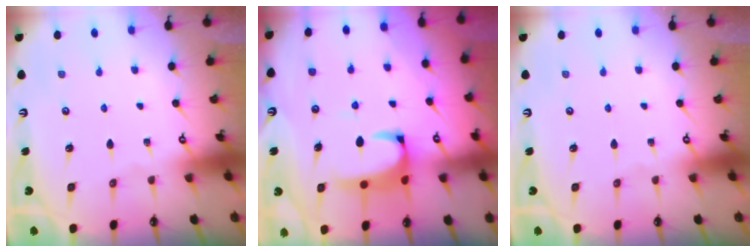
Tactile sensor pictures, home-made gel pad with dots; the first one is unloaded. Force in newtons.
{"total": 2.6, "press": 2.3, "slide": 1.0}
{"total": 0.0}